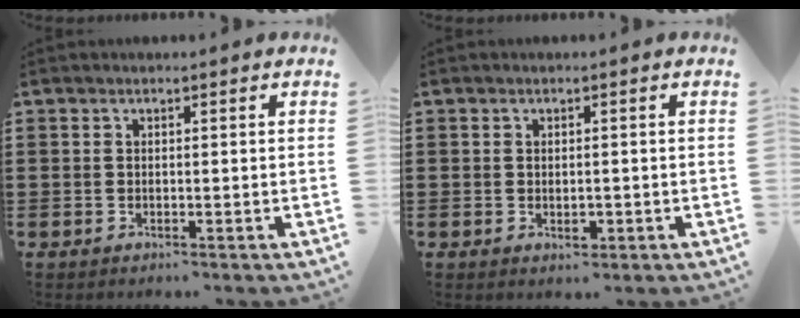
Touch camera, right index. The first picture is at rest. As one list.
[{"total": 1.6, "force": [-0.2, 0.8, 1.4], "torque": [-0.026, 0.001, -0.004]}]